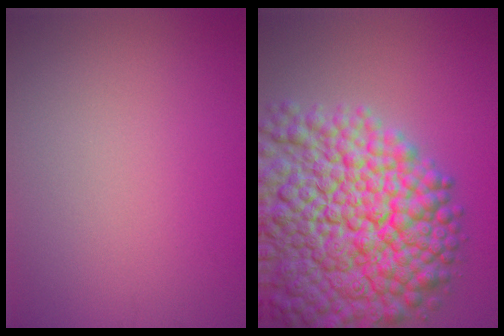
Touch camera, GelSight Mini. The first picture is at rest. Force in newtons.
{"total": 16.1, "press": 16.0, "slide": 0.8}